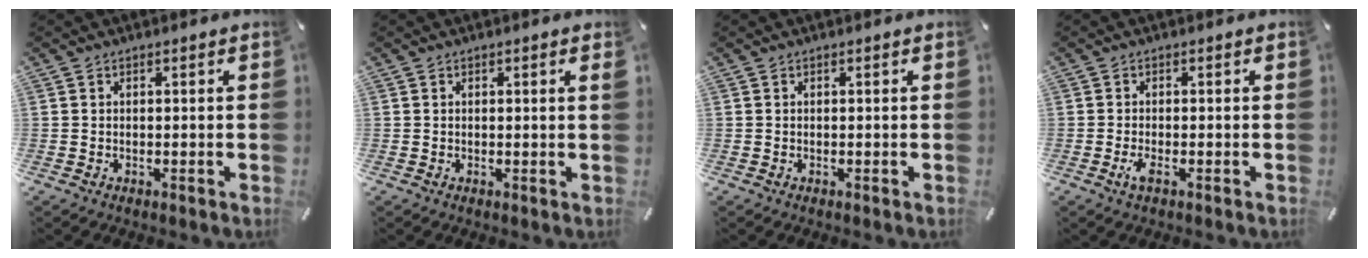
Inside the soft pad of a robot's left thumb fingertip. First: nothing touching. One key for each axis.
{"total": 0.7, "fx": 0.1, "fy": 0.0, "fz": 0.7, "tx": -0.012, "ty": 0.001, "tz": 0.001}
{"total": 0.0}
{"total": 2.3, "fx": -1.0, "fy": 0.5, "fz": 2.0, "tx": -0.046, "ty": -0.004, "tz": -0.020}